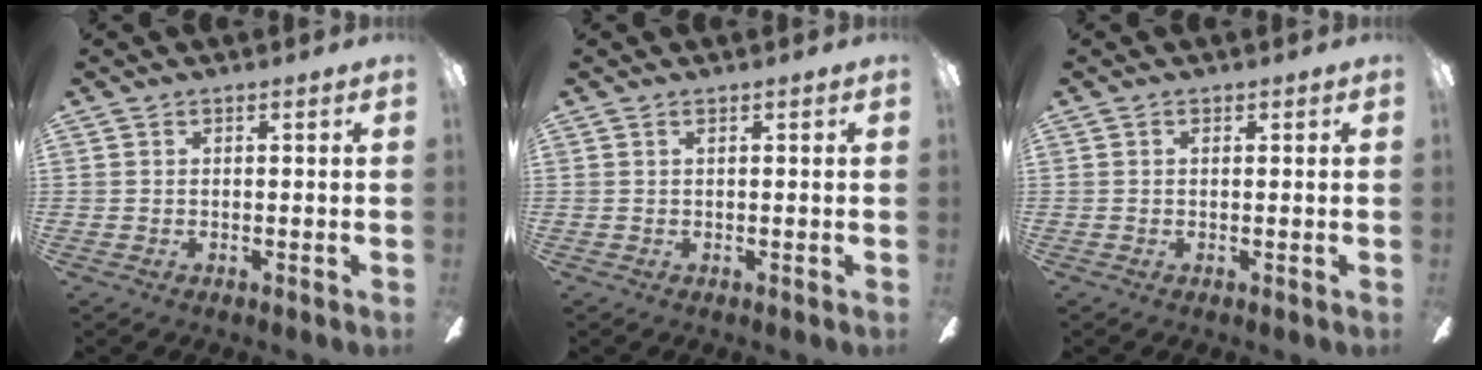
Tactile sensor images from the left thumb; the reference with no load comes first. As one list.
[{"total": 0.5, "force": [0.1, 0.0, 0.5], "torque": [-0.010, 0.000, 0.003]}, {"total": 0.0}]